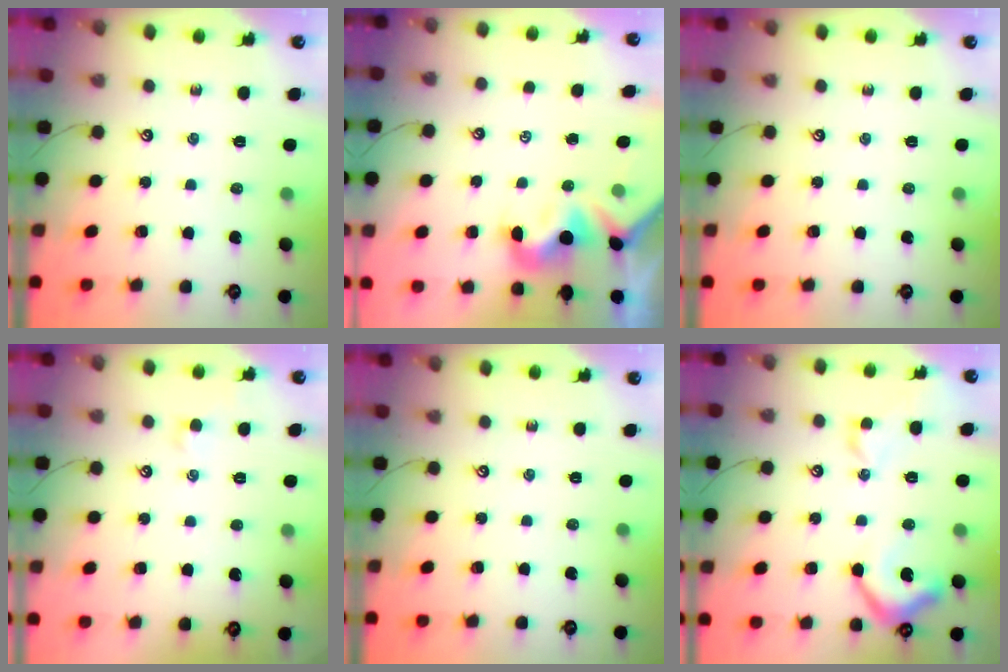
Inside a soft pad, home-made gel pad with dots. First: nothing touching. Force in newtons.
{"total": 2.2, "press": 2.2, "slide": 0.6}
{"total": 0.0}
{"total": 0.0}
{"total": 0.0}
{"total": 10.7, "press": 10.6, "slide": 1.5}